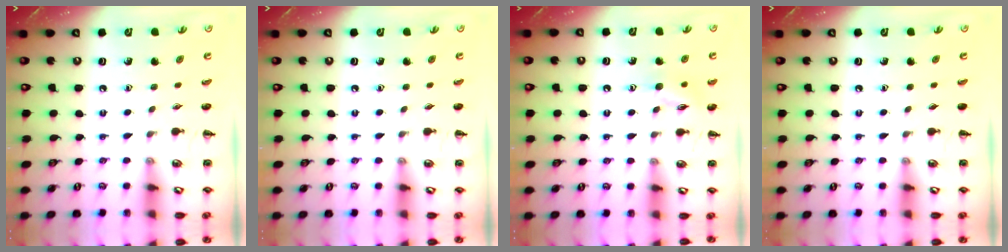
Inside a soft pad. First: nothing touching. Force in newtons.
{"total": 0.0}
{"total": 9.1, "press": 9.1, "slide": 0.7}
{"total": 0.0}